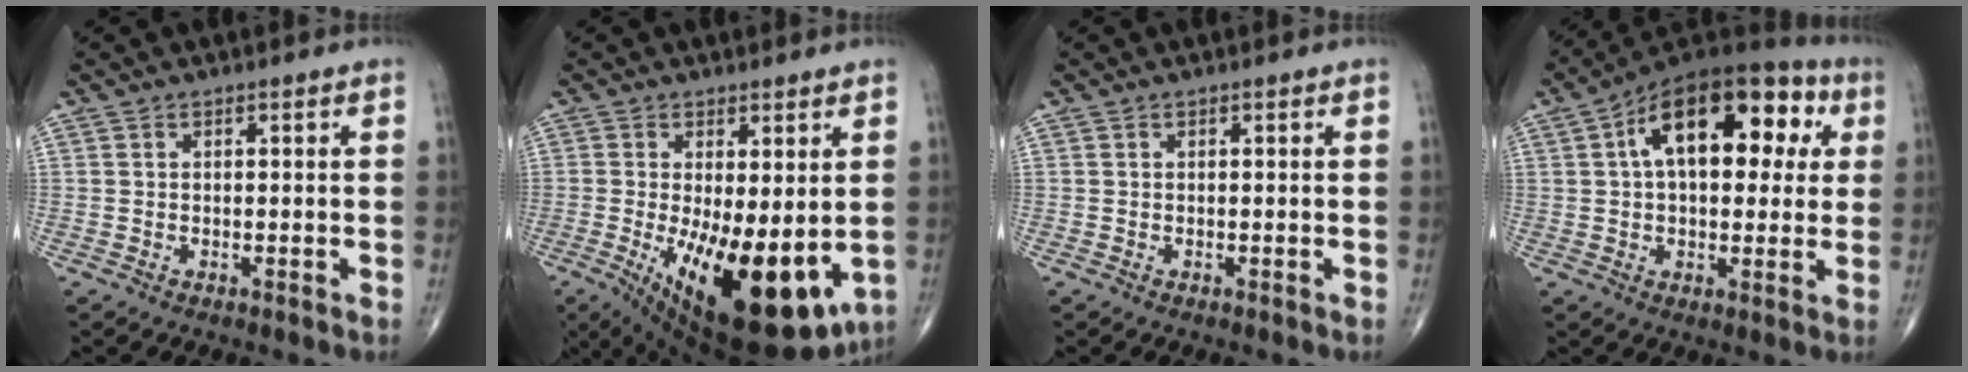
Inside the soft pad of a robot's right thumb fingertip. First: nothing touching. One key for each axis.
{"total": 19.5, "fx": -4.0, "fy": 7.8, "fz": 17.5, "tx": -0.240, "ty": -0.036, "tz": -0.034}
{"total": 0.0}
{"total": 21.1, "fx": 5.6, "fy": 11.3, "fz": 16.9, "tx": -0.224, "ty": 0.031, "tz": 0.075}